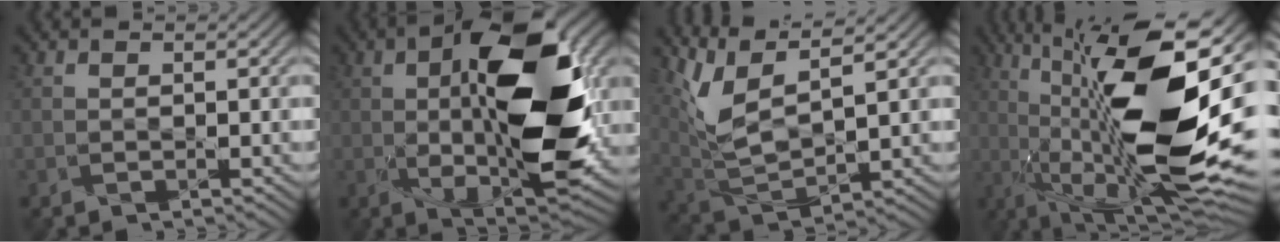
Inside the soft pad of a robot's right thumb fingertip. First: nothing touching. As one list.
[{"total": 15.3, "force": [0.7, 6.5, 13.9], "torque": [-0.213, 0.009, 0.004]}, {"total": 8.1, "force": [5.2, 2.4, 5.7], "torque": [-0.140, 0.003, 0.112]}, {"total": 20.4, "force": [1.4, 7.0, 19.1], "torque": [-0.314, 0.022, 0.029]}]